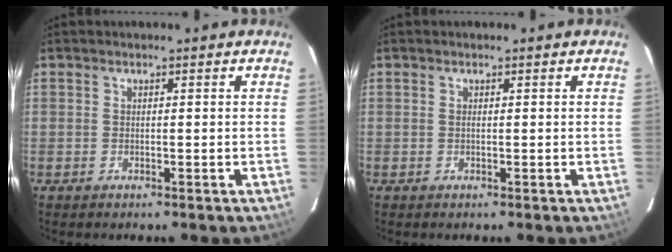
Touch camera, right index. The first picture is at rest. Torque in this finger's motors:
{"motor_torque": [0.08, 0.02, 0.06, 0.02]}